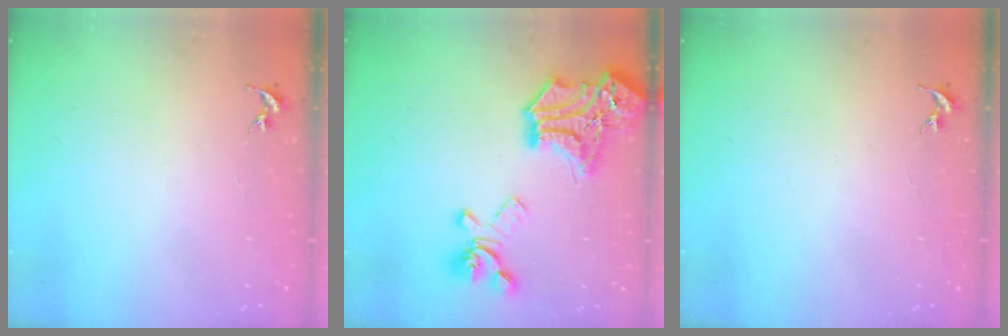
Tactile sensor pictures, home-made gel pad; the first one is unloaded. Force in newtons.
{"total": 24.6, "press": 24.6, "slide": 0.7}
{"total": 0.0}